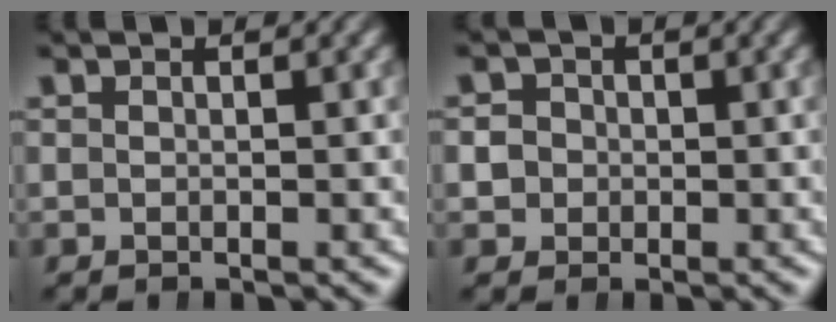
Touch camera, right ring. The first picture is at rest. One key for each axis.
{"total": 3.4, "fx": -0.2, "fy": 3.3, "fz": 0.8, "tx": -0.028, "ty": -0.008, "tz": -0.003}